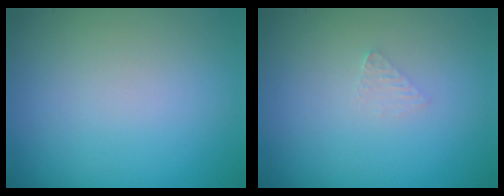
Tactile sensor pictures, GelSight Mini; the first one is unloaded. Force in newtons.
{"total": 0.8, "press": 0.8, "slide": 0.1}